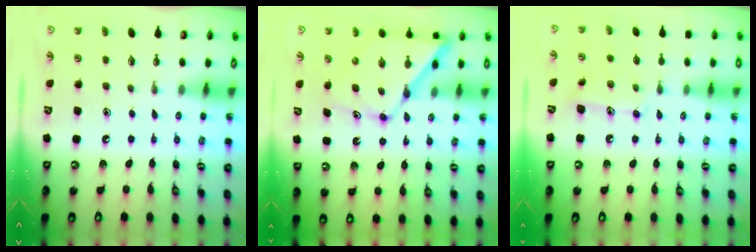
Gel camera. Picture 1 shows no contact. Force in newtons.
{"total": 12.6, "press": 12.6, "slide": 1.1}
{"total": 9.6, "press": 9.6, "slide": 0.5}